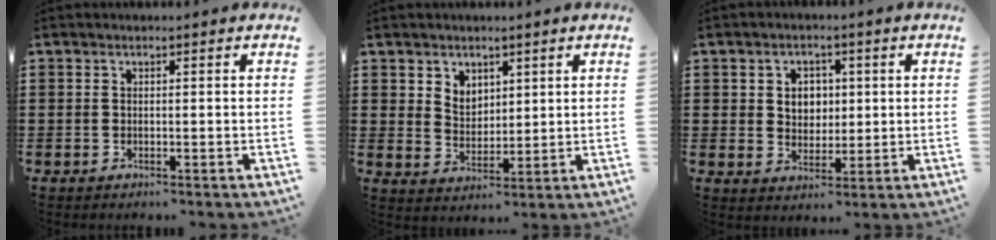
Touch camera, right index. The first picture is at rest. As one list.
[{"total": 4.0, "force": [2.8, 2.8, 0.3], "torque": [-0.018, 0.003, 0.054]}, {"total": 4.0, "force": [0.8, 3.5, 1.8], "torque": [-0.042, 0.009, 0.009]}]